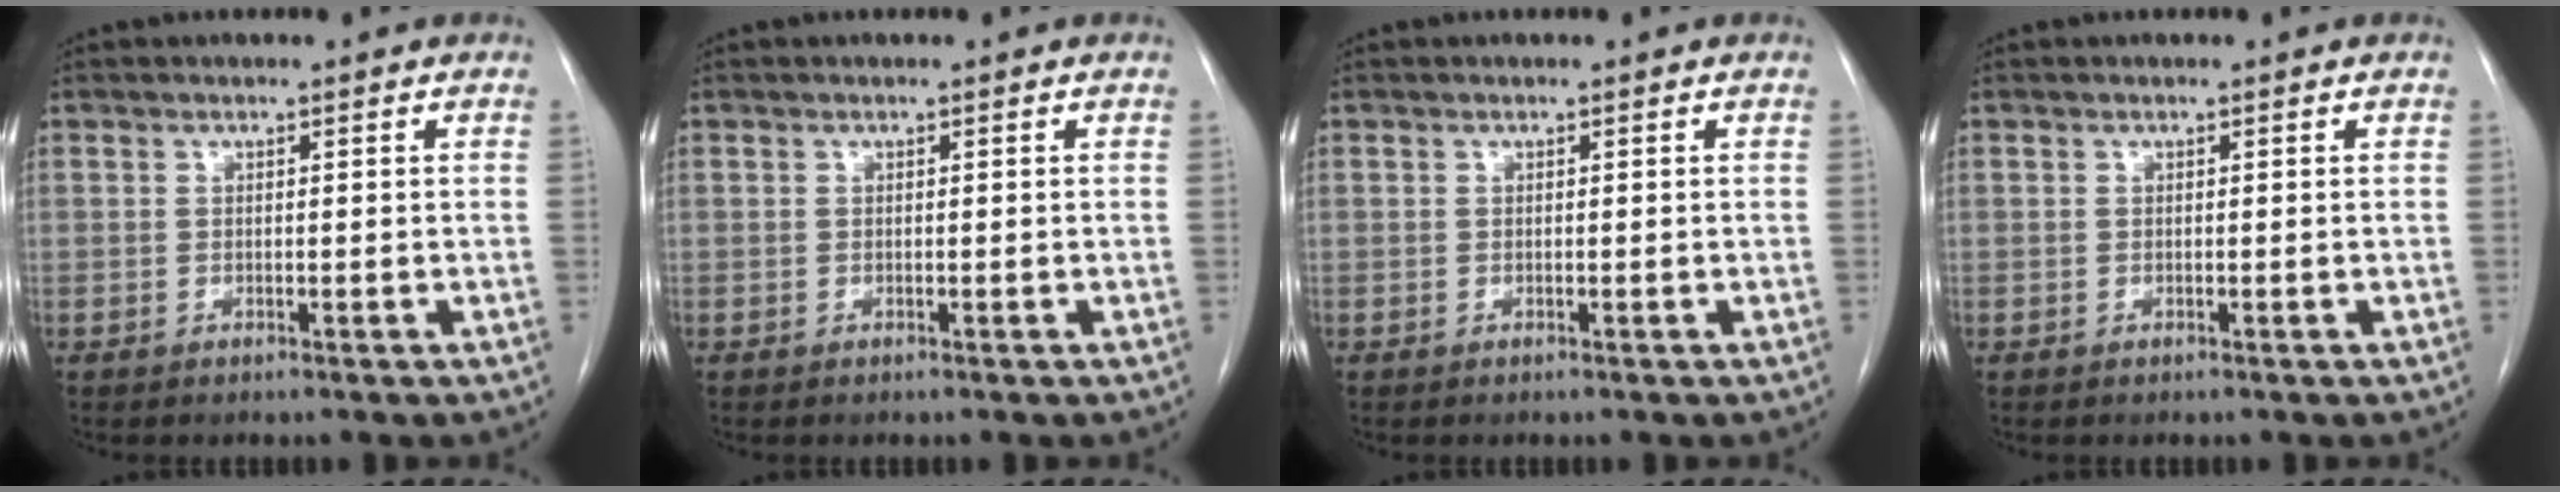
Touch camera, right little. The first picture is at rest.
{"total": 0.0}
{"total": 0.0}
{"total": 0.0}